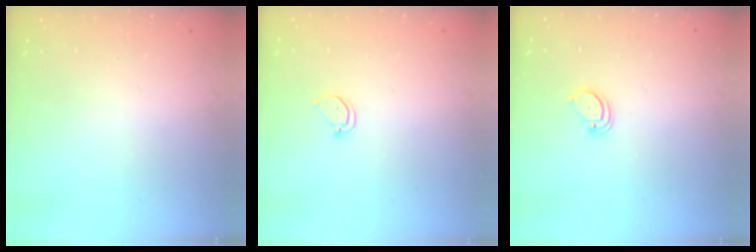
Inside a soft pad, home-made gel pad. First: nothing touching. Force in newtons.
{"total": 3.6, "press": 3.6, "slide": 0.2}
{"total": 2.1, "press": 2.1, "slide": 0.2}